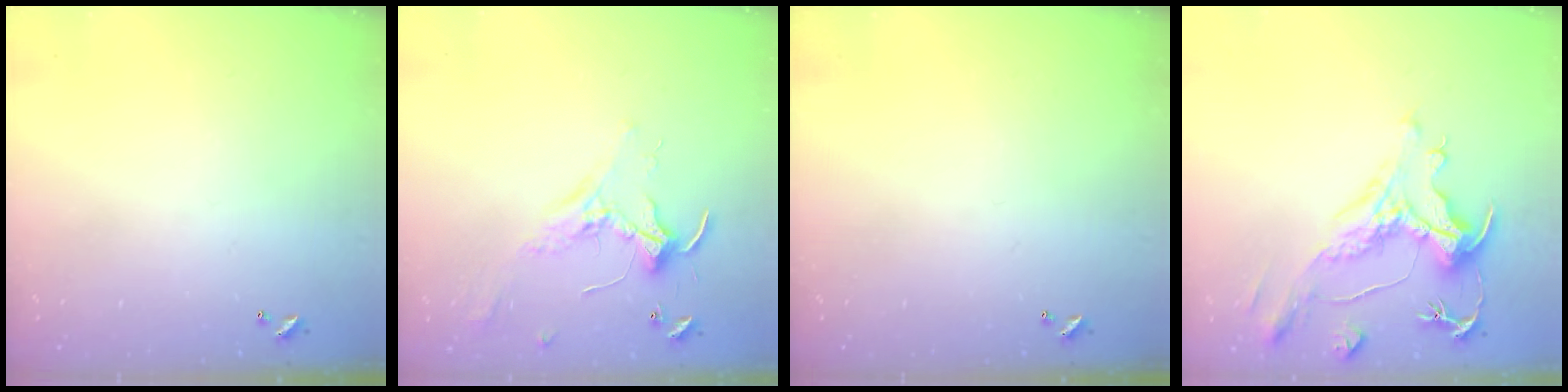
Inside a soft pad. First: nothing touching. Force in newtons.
{"total": 2.1, "press": 2.1, "slide": 0.5}
{"total": 0.0}
{"total": 1.9, "press": 0.8, "slide": 1.7}